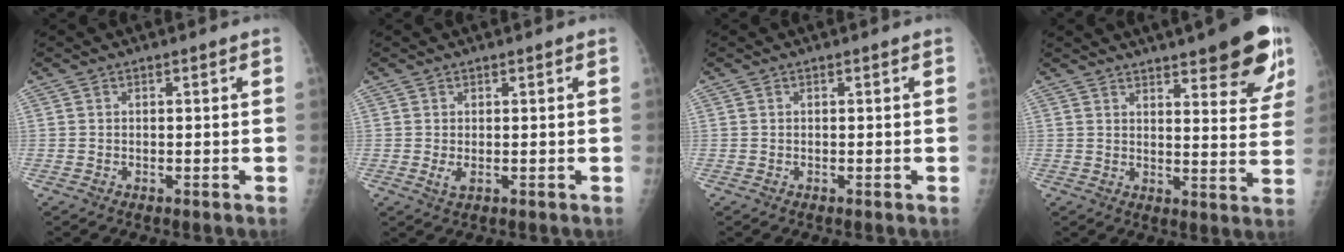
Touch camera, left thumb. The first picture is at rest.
{"total": 1.7, "force": [0.1, 0.8, 1.5], "torque": [-0.027, -0.005, 0.005]}
{"total": 0.0}
{"total": 16.6, "force": [10.6, 4.6, 12.0], "torque": [-0.122, -0.051, 0.132]}